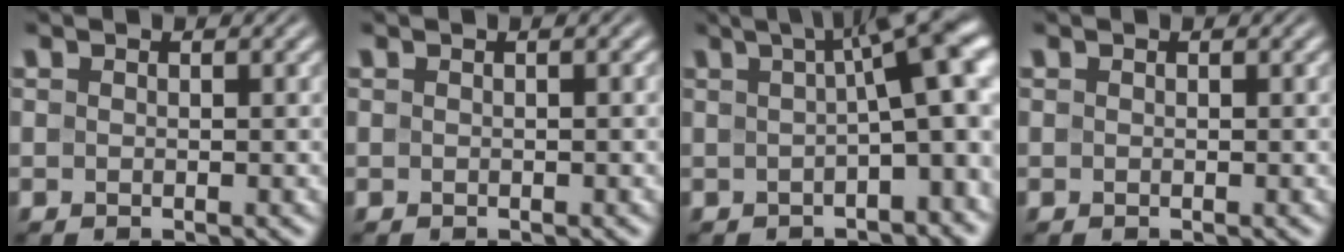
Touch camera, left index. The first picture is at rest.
{"total": 0.6, "force": [0.0, 0.1, 0.5], "torque": [-0.006, 0.005, 0.000]}
{"total": 9.5, "force": [1.3, 2.5, 9.1], "torque": [-0.101, 0.029, 0.011]}
{"total": 0.0}